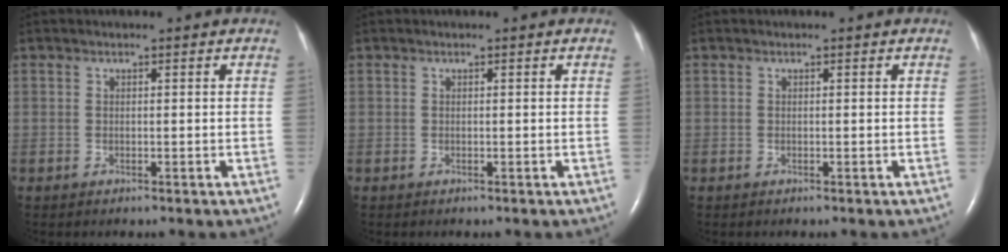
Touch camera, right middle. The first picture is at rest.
{"total": 0.0}
{"total": 0.0}